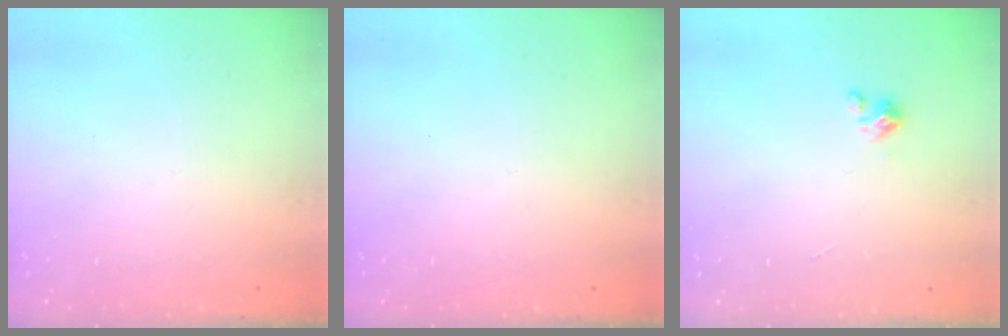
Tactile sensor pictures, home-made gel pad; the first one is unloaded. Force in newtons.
{"total": 0.0}
{"total": 2.0, "press": 2.0, "slide": 0.2}